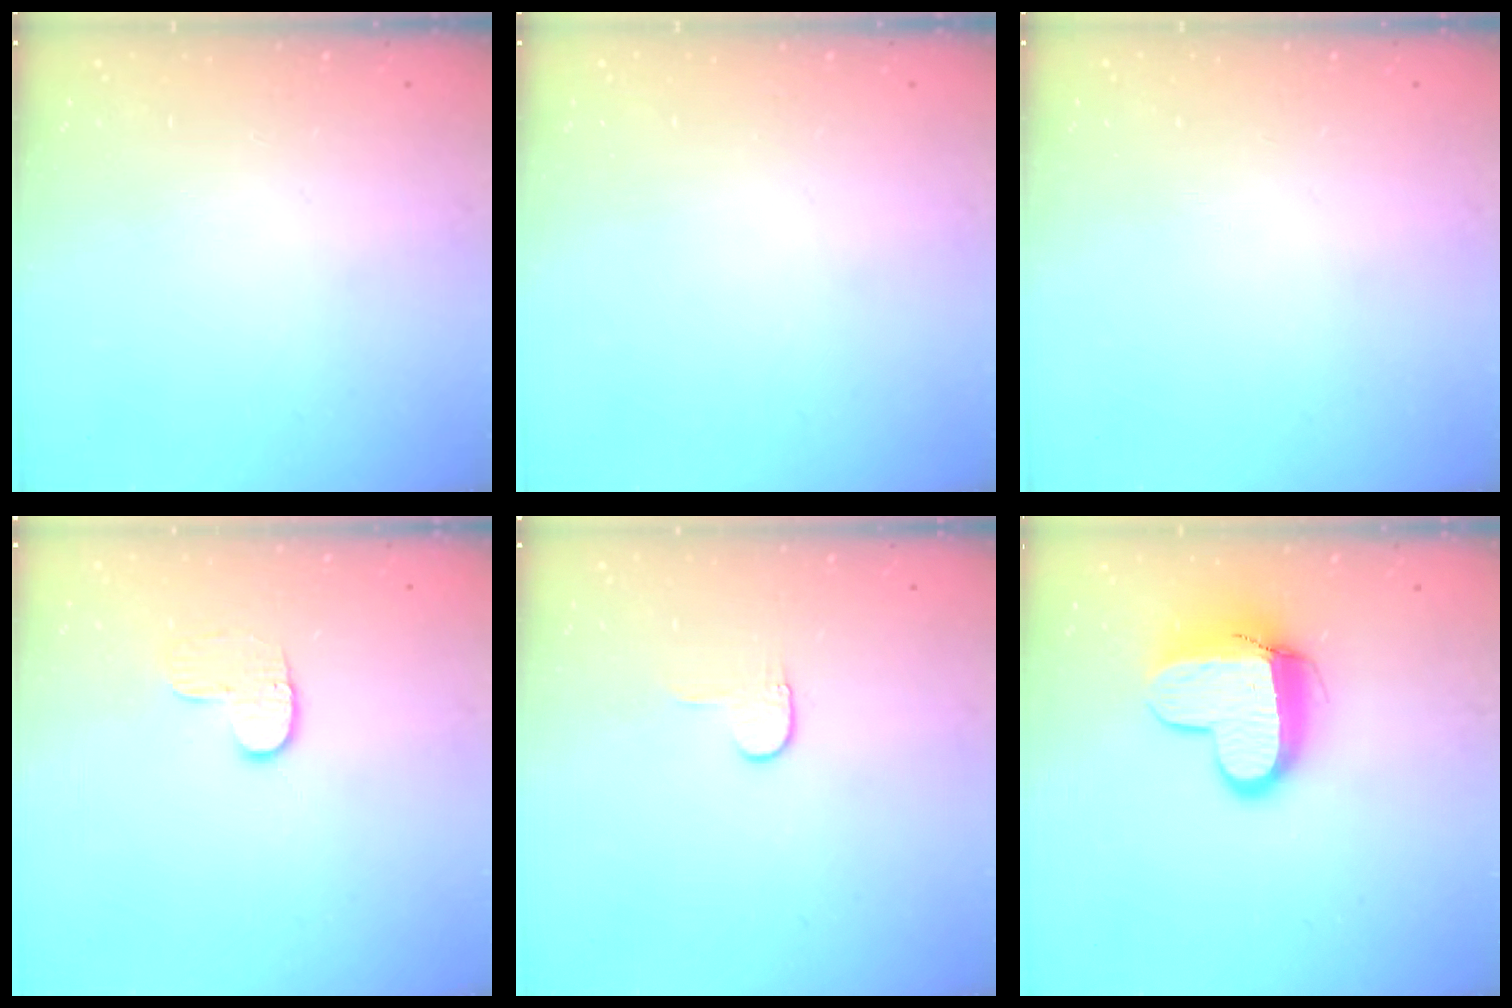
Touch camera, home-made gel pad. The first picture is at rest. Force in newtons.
{"total": 0.0}
{"total": 0.0}
{"total": 6.3, "press": 6.3, "slide": 0.7}
{"total": 3.4, "press": 3.4, "slide": 0.4}
{"total": 12.7, "press": 12.7, "slide": 1.1}